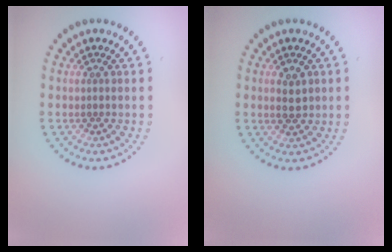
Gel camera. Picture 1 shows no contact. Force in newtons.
{"total": 1.9, "press": 1.9, "slide": 0.4}